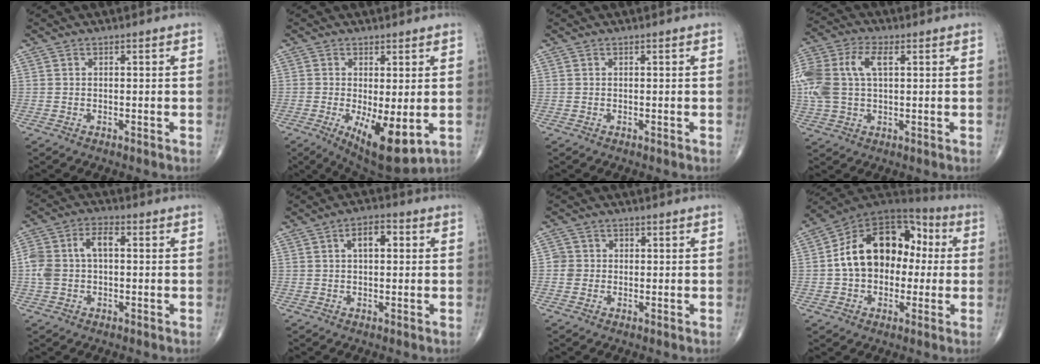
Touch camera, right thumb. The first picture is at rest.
{"total": 10.4, "force": [-2.3, 3.7, 9.4], "torque": [-0.149, -0.024, -0.023]}
{"total": 0.0}
{"total": 15.9, "force": [3.1, 9.4, 12.4], "torque": [-0.315, 0.025, 0.057]}
{"total": 8.5, "force": [0.3, 5.2, 6.7], "torque": [-0.149, 0.033, 0.003]}
{"total": 5.0, "force": [1.1, 2.6, 4.2], "torque": [-0.058, 0.012, 0.012]}
{"total": 2.6, "force": [-0.2, 2.6, 0.3], "torque": [0.016, 0.009, -0.007]}
{"total": 18.5, "force": [0.8, 12.7, 13.4], "torque": [-0.183, 0.049, 0.004]}